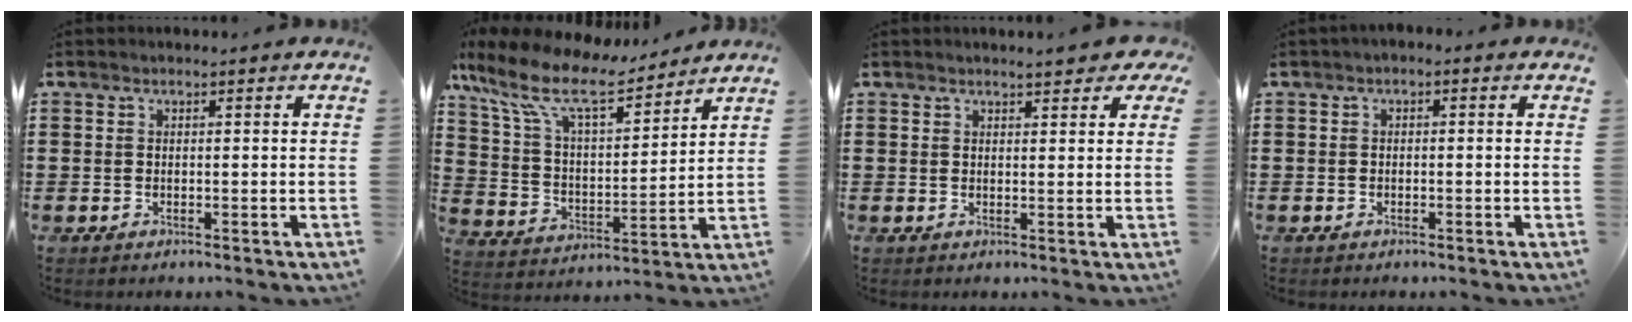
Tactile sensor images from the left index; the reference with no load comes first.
{"total": 11.3, "force": [8.7, 3.1, 6.5], "torque": [-0.159, -0.038, 0.152]}
{"total": 2.9, "force": [2.4, 0.6, 1.5], "torque": [-0.027, 0.000, 0.042]}
{"total": 0.9, "force": [-0.7, 0.5, 0.3], "torque": [-0.008, 0.002, -0.017]}